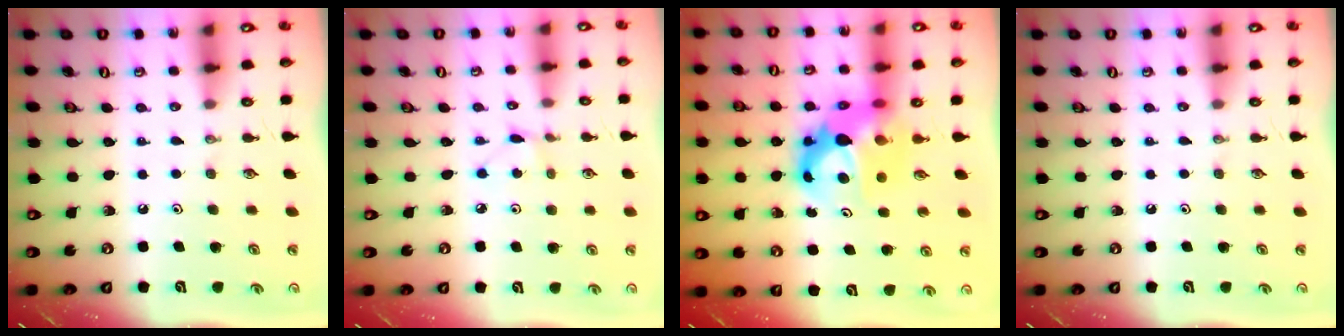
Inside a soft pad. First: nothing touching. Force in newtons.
{"total": 3.0, "press": 3.0, "slide": 0.4}
{"total": 10.7, "press": 10.7, "slide": 0.6}
{"total": 0.0}